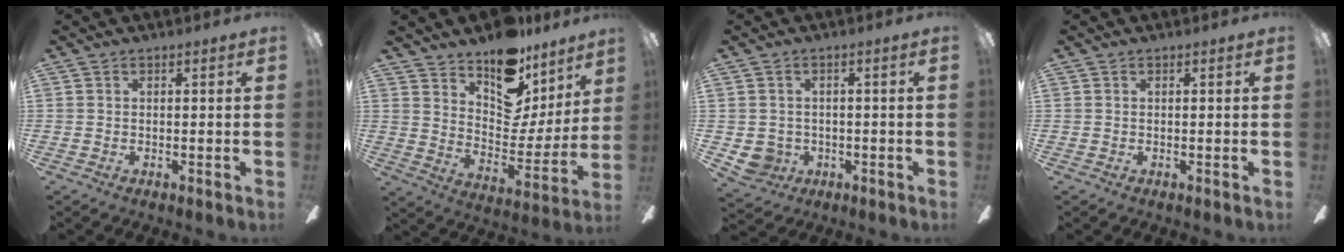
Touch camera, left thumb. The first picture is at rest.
{"total": 13.7, "force": [10.7, 7.1, 4.7], "torque": [-0.066, -0.090, 0.193]}
{"total": 4.2, "force": [-0.3, 4.2, 0.5], "torque": [-0.032, 0.003, -0.005]}
{"total": 0.0}